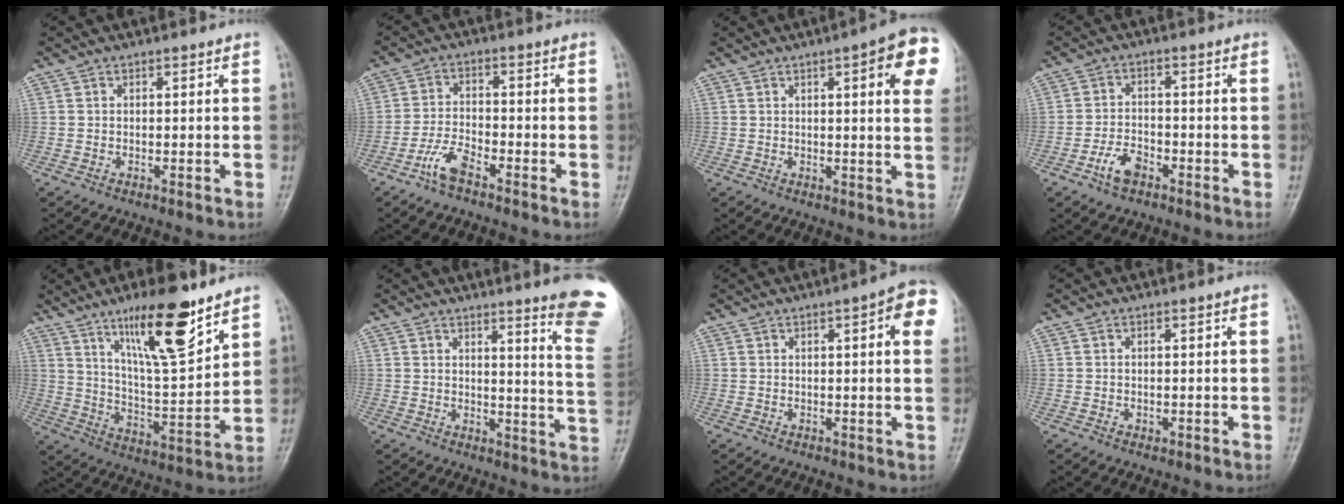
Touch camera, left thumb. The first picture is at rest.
{"total": 4.9, "force": [-3.5, 1.5, 3.0], "torque": [-0.068, 0.020, -0.073]}
{"total": 11.4, "force": [4.1, 2.4, 10.4], "torque": [-0.103, -0.005, 0.040]}
{"total": 4.8, "force": [-2.7, 2.7, 2.8], "torque": [-0.048, 0.019, -0.052]}
{"total": 16.3, "force": [10.5, 3.7, 11.9], "torque": [-0.179, -0.063, 0.188]}
{"total": 13.4, "force": [10.0, -0.1, 8.9], "torque": [-0.091, -0.091, 0.107]}
{"total": 7.7, "force": [2.3, 1.7, 7.1], "torque": [-0.075, 0.004, 0.020]}
{"total": 0.6, "force": [-0.1, 0.5, 0.3], "torque": [-0.003, 0.000, -0.001]}